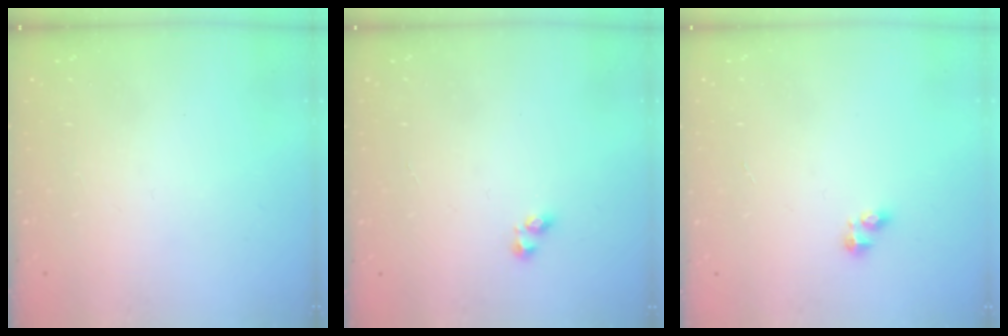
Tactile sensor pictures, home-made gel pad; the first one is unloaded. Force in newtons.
{"total": 2.9, "press": 2.6, "slide": 1.3}
{"total": 2.5, "press": 2.5, "slide": 0.3}